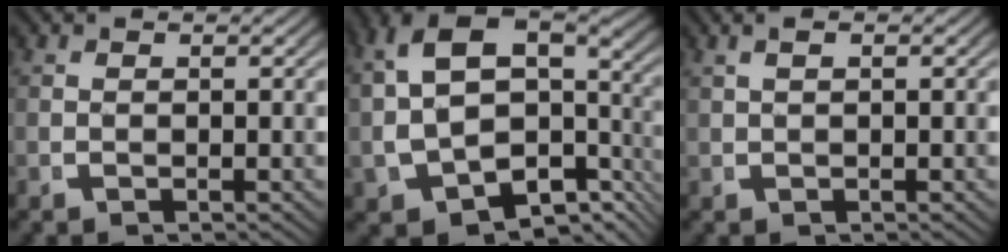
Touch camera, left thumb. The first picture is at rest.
{"total": 14.0, "force": [-0.9, 10.2, 9.5], "torque": [-0.202, -0.043, -0.002]}
{"total": 1.5, "force": [0.9, 0.3, 1.2], "torque": [-0.019, 0.007, 0.018]}